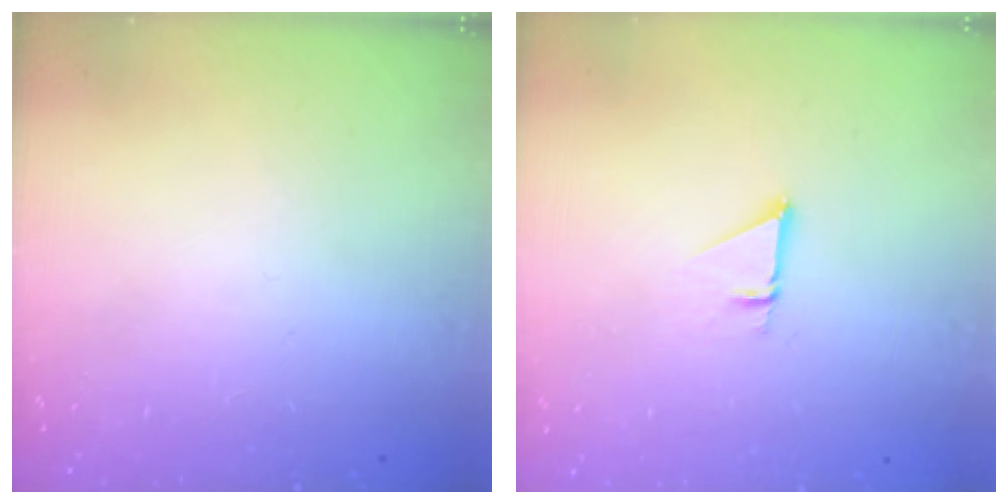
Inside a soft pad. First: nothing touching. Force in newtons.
{"total": 1.0, "press": 1.0, "slide": 0.1}